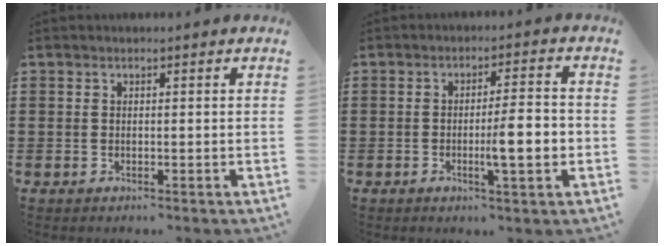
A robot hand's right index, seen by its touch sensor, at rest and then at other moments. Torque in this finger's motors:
{"motor_torque": [1.95, 0.05, 0.49, 0.15]}